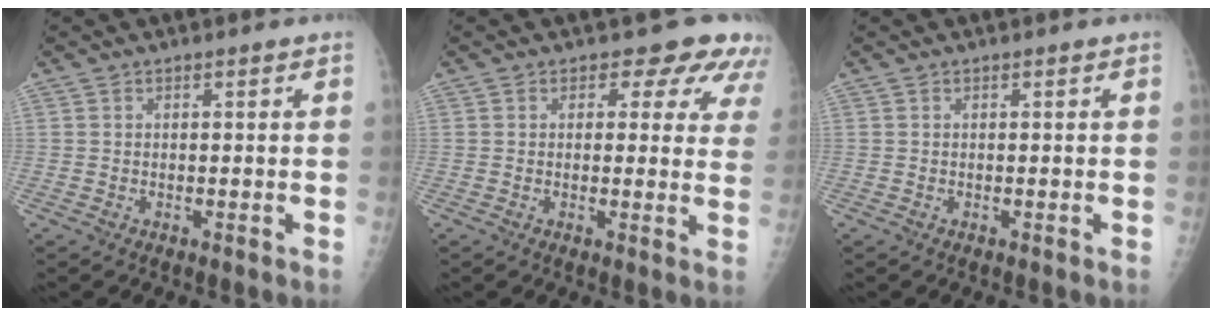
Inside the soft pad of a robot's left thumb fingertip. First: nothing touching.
{"total": 9.0, "force": [6.5, 5.1, 3.6], "torque": [0.012, -0.023, 0.050]}
{"total": 0.0}